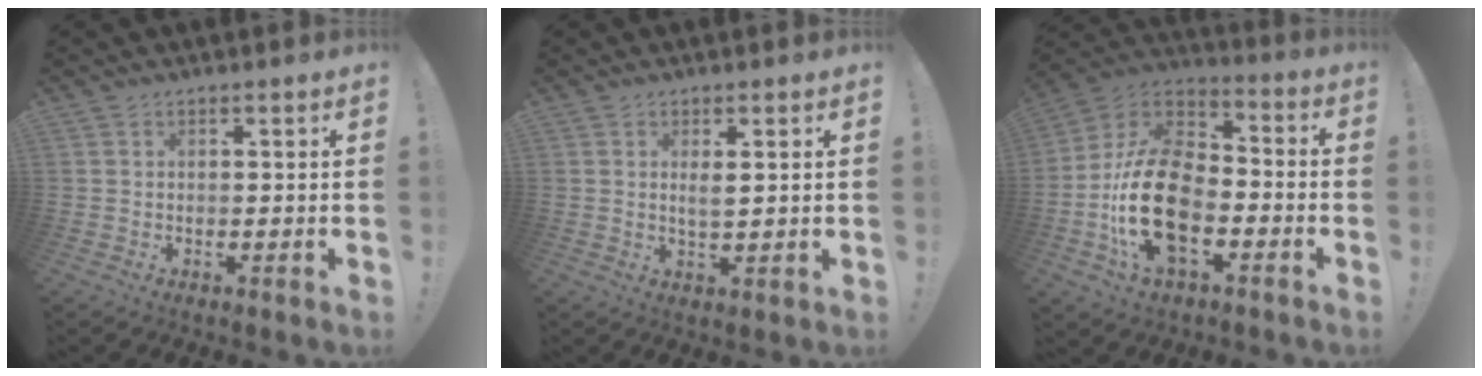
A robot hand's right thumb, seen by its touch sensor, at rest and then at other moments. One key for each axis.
{"total": 2.7, "fx": 1.0, "fy": 0.7, "fz": 2.5, "tx": -0.041, "ty": -0.008, "tz": 0.015}
{"total": 23.5, "fx": -6.8, "fy": 13.8, "fz": 17.7, "tx": -0.347, "ty": 0.043, "tz": -0.102}